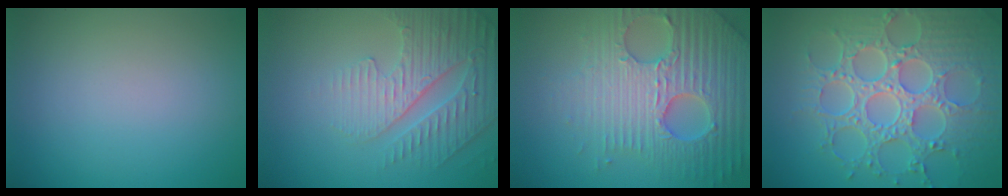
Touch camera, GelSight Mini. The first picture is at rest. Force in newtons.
{"total": 4.7, "press": 3.9, "slide": 2.7}
{"total": 7.3, "press": 7.1, "slide": 1.7}
{"total": 8.8, "press": 6.4, "slide": 5.9}